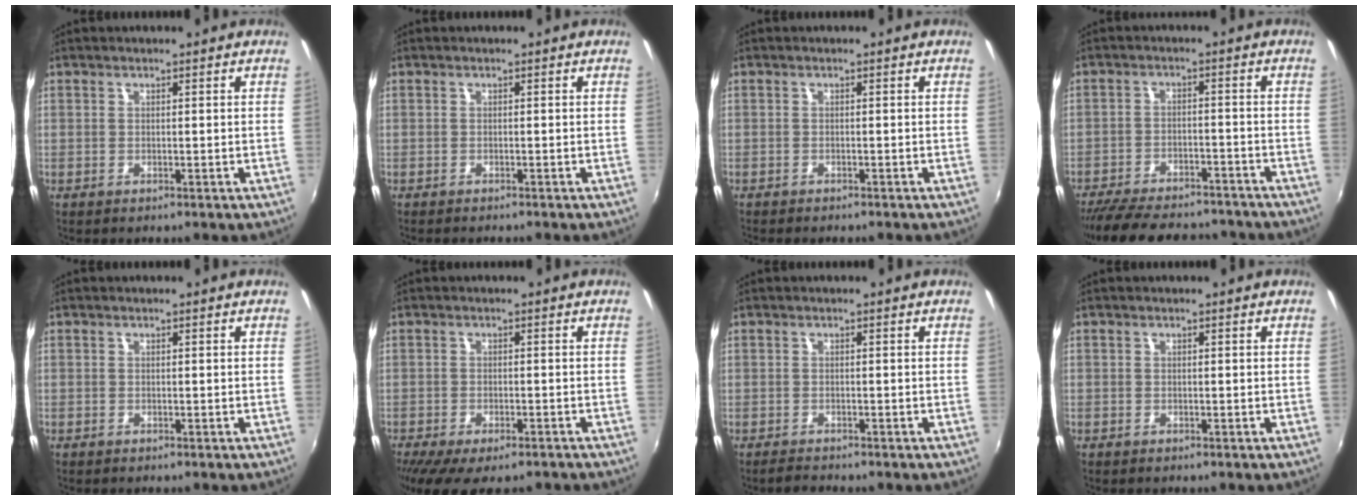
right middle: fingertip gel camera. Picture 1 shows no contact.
{"total": 1.1, "force": [-1.1, 0.1, 0.3], "torque": [-0.008, -0.009, -0.018]}
{"total": 2.2, "force": [-2.0, 0.4, 0.7], "torque": [-0.023, -0.012, -0.032]}
{"total": 18.9, "force": [-16.1, 5.9, 7.9], "torque": [-0.169, -0.011, -0.227]}
{"total": 0.7, "force": [-0.5, 0.4, 0.0], "torque": [-0.003, 0.000, -0.011]}
{"total": 11.1, "force": [-8.4, 3.5, 6.3], "torque": [-0.136, -0.043, -0.129]}
{"total": 1.9, "force": [-1.8, 0.2, 0.4], "torque": [-0.015, -0.005, -0.033]}
{"total": 1.1, "force": [-0.6, 0.9, -0.1], "torque": [-0.004, 0.003, -0.009]}